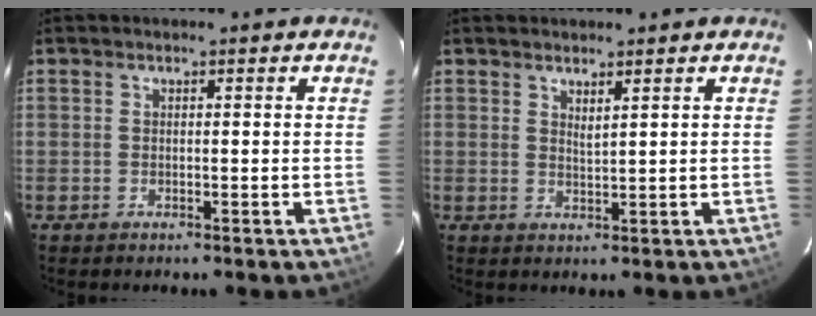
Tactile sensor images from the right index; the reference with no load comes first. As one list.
[{"total": 1.7, "force": [1.3, 0.1, 1.1], "torque": [-0.020, -0.003, 0.022]}]